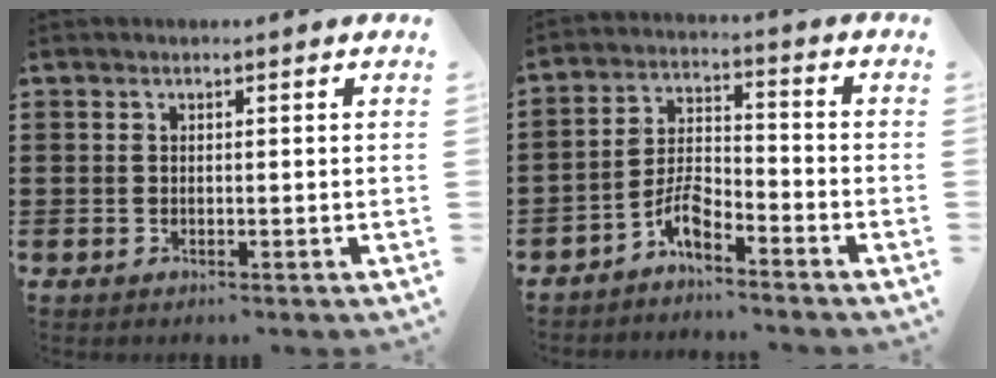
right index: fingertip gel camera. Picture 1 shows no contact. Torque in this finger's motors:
{"motor_torque": [1.50, 0.64, 0.09, -0.11]}